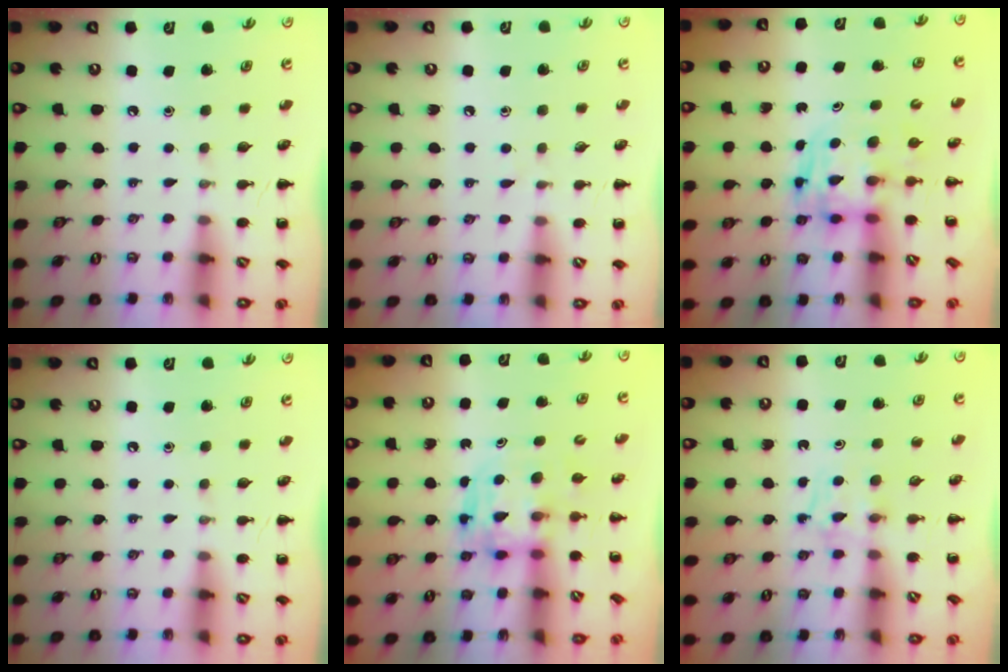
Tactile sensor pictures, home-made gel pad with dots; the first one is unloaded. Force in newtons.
{"total": 2.5, "press": 2.1, "slide": 1.3}
{"total": 2.8, "press": 2.8, "slide": 0.2}
{"total": 0.0}
{"total": 3.8, "press": 3.8, "slide": 0.2}
{"total": 3.2, "press": 2.8, "slide": 1.5}